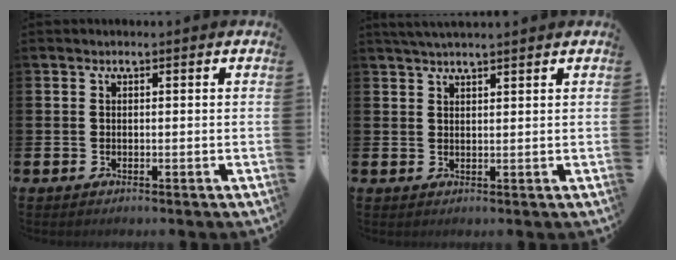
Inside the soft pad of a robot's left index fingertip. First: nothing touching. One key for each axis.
{"total": 2.5, "fx": 2.4, "fy": 0.0, "fz": 0.7, "tx": -0.018, "ty": -0.004, "tz": 0.044}